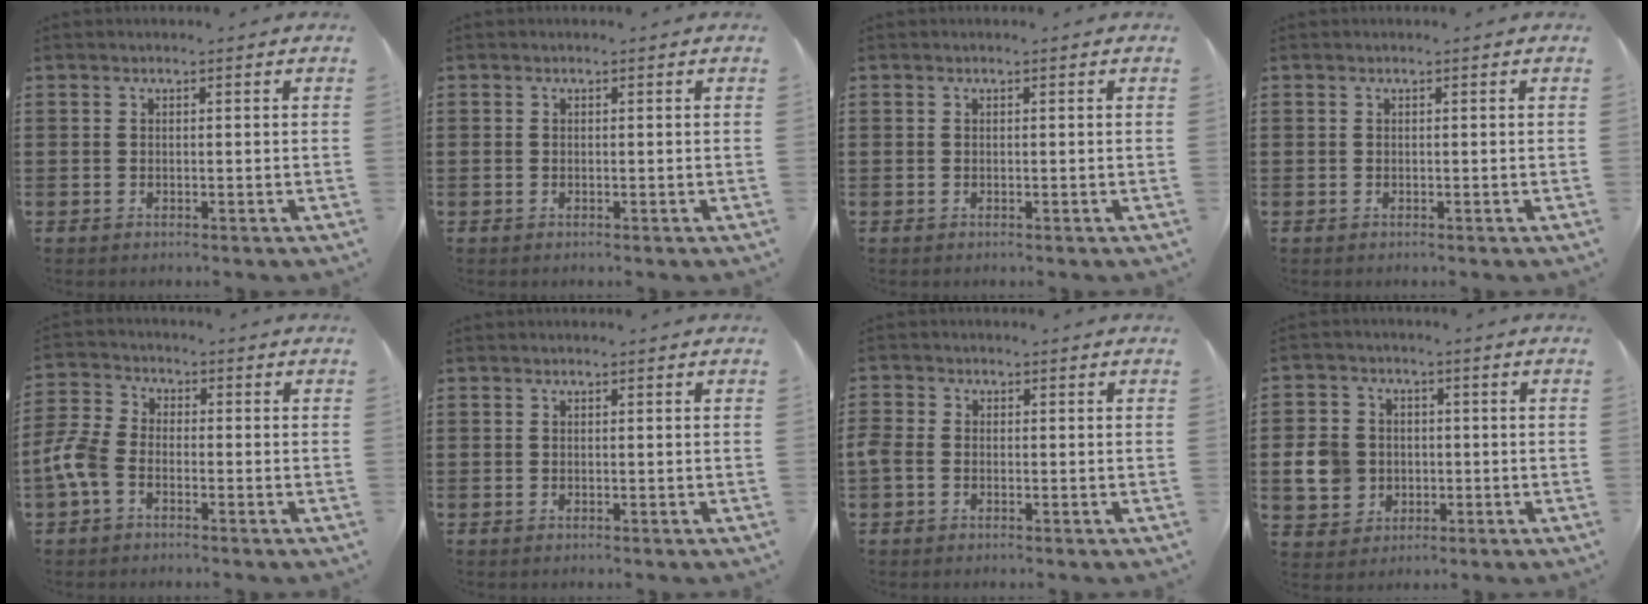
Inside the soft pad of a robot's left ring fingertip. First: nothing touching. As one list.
[{"total": 0.0}, {"total": 0.0}, {"total": 0.0}, {"total": 5.2, "force": [-2.9, 2.8, 3.3], "torque": [-0.098, -0.004, -0.066]}, {"total": 0.0}, {"total": 1.7, "force": [-0.9, 1.2, 0.8], "torque": [-0.024, 0.002, -0.020]}, {"total": 7.1, "force": [-0.7, 6.2, 3.2], "torque": [-0.100, 0.012, -0.014]}]